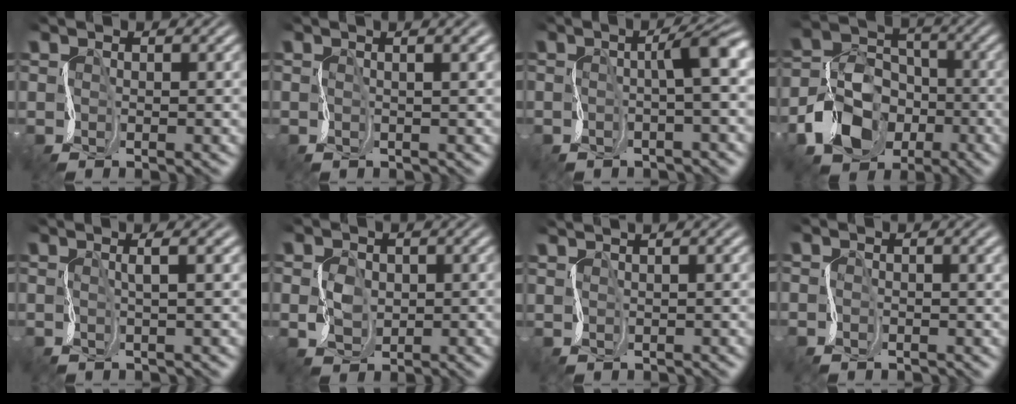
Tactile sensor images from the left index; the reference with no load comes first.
{"total": 2.9, "force": [1.6, 1.1, 2.2], "torque": [-0.022, 0.027, -0.005]}
{"total": 2.9, "force": [0.1, 0.0, 2.9], "torque": [-0.041, 0.014, -0.009]}
{"total": 6.3, "force": [-2.9, 5.1, 2.1], "torque": [-0.053, 0.009, -0.068]}
{"total": 1.7, "force": [1.1, 0.1, 1.2], "torque": [-0.011, 0.012, 0.008]}
{"total": 1.3, "force": [0.6, 1.2, -0.2], "torque": [-0.013, 0.009, 0.011]}
{"total": 2.2, "force": [1.6, 0.9, 1.2], "torque": [-0.004, 0.024, 0.002]}
{"total": 2.0, "force": [0.3, 1.1, 1.6], "torque": [-0.029, 0.011, -0.007]}